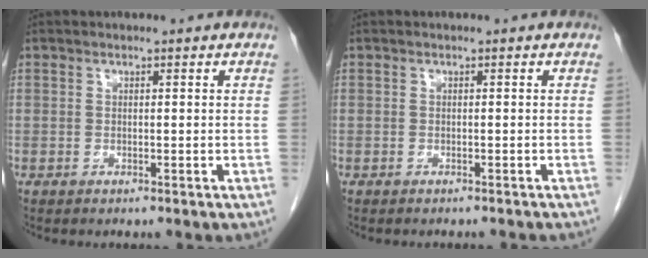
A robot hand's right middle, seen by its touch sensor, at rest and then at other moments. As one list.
[{"total": 2.7, "force": [-2.6, 0.4, 0.8], "torque": [-0.015, -0.006, -0.030]}]